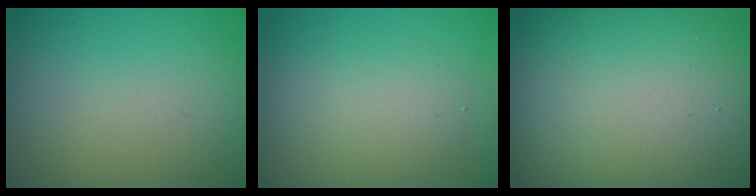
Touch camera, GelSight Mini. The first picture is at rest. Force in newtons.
{"total": 2.7, "press": 2.7, "slide": 0.1}
{"total": 21.4, "press": 21.4, "slide": 0.5}